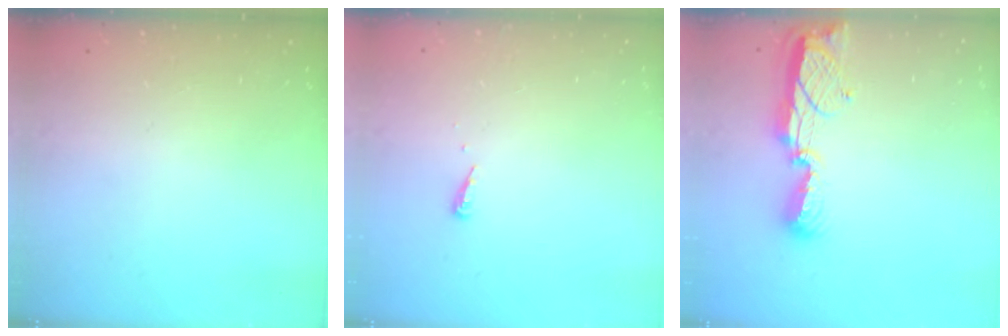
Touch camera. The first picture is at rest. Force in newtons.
{"total": 3.9, "press": 3.9, "slide": 0.4}
{"total": 9.9, "press": 9.7, "slide": 2.0}